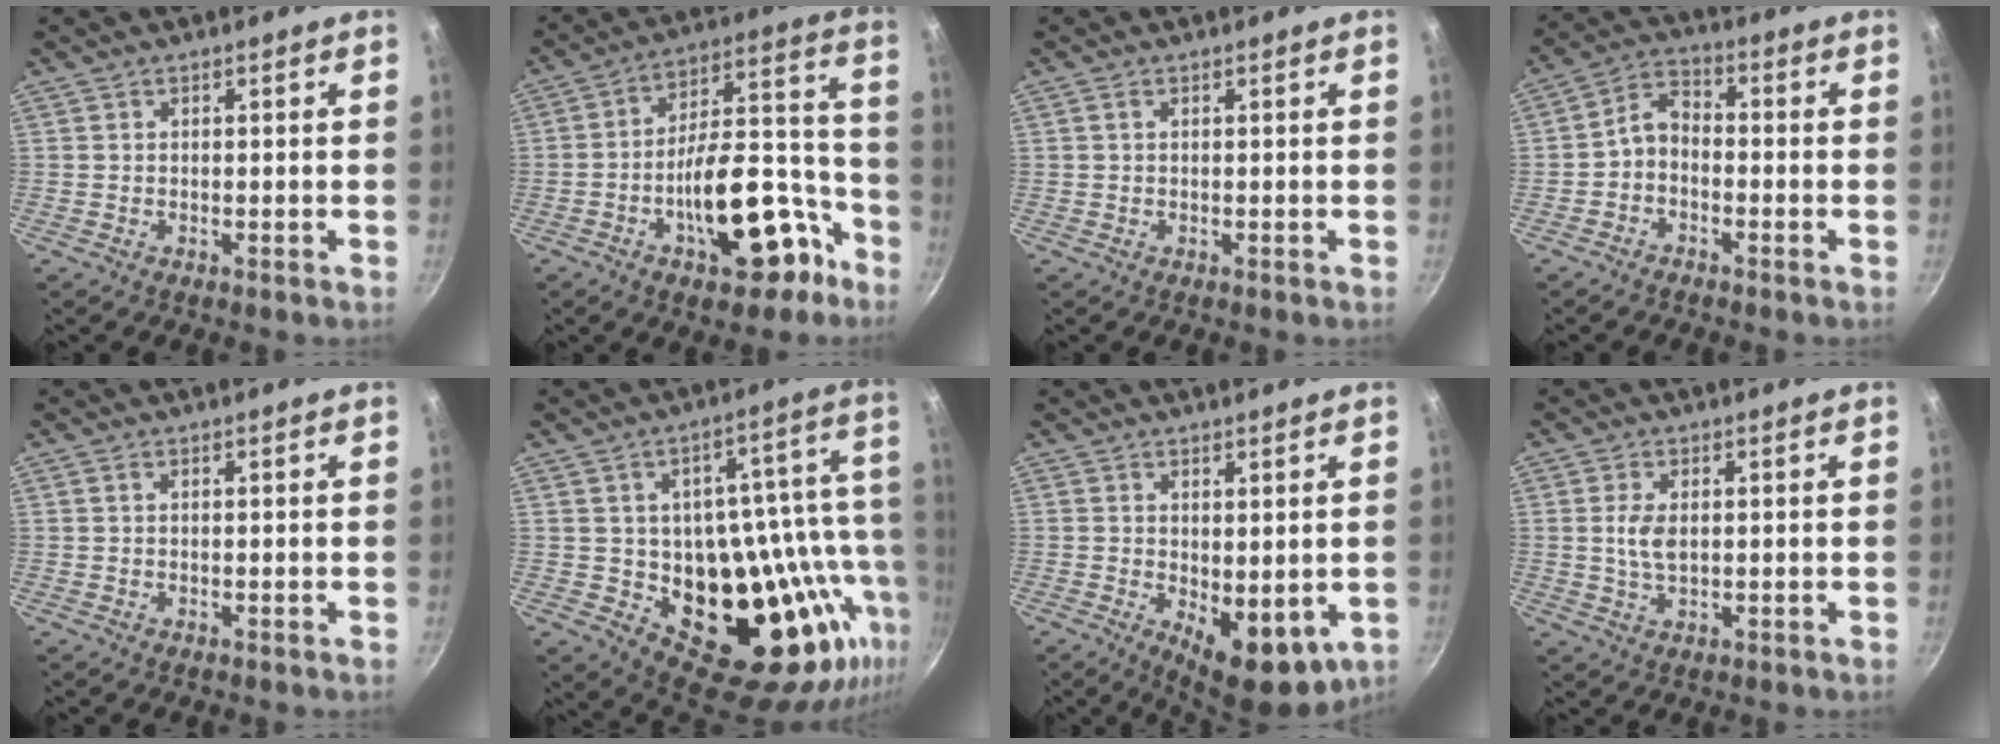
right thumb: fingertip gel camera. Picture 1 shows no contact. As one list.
[{"total": 20.4, "force": [-9.3, 9.6, 15.5], "torque": [-0.180, 0.091, -0.131]}, {"total": 0.8, "force": [0.3, 0.4, 0.6], "torque": [-0.011, 0.002, 0.006]}, {"total": 5.2, "force": [-1.9, 3.5, 3.4], "torque": [-0.057, 0.039, -0.045]}, {"total": 0.6, "force": [0.3, 0.3, 0.4], "torque": [-0.009, 0.002, 0.006]}, {"total": 27.4, "force": [-5.2, 15.5, 21.9], "torque": [-0.233, -0.010, -0.051]}, {"total": 9.8, "force": [-1.1, 4.9, 8.5], "torque": [-0.094, -0.012, -0.001]}, {"total": 4.3, "force": [0.6, 2.4, 3.6], "torque": [-0.068, -0.002, 0.012]}]